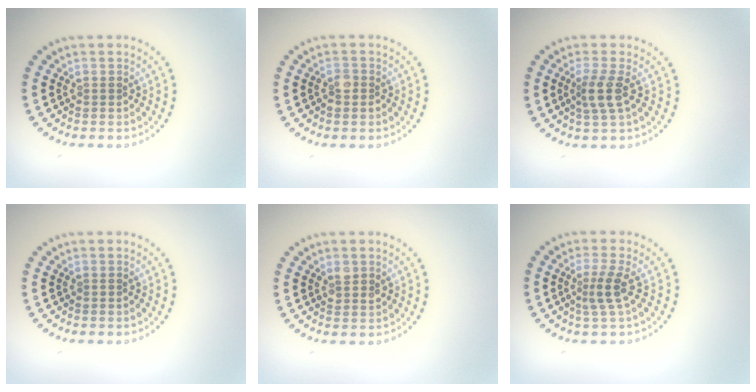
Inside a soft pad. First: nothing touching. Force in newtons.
{"total": 1.0, "press": 0.9, "slide": 0.5}
{"total": 2.2, "press": 1.8, "slide": 1.3}
{"total": 0.0}
{"total": 1.4, "press": 1.3, "slide": 0.5}
{"total": 2.4, "press": 1.7, "slide": 1.6}